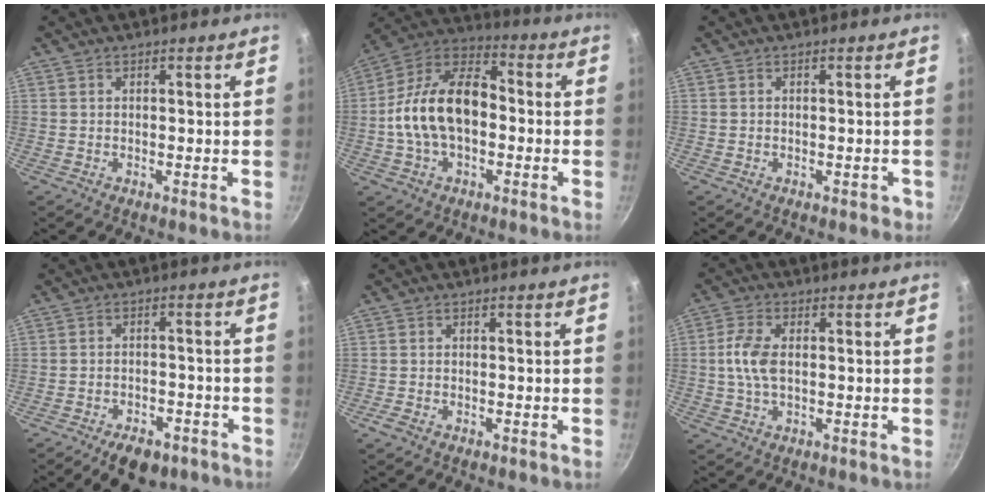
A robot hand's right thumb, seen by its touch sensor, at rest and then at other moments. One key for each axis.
{"total": 17.0, "fx": -1.7, "fy": 10.7, "fz": 13.2, "tx": -0.209, "ty": 0.045, "tz": -0.048}
{"total": 1.1, "fx": -0.5, "fy": 0.8, "fz": 0.6, "tx": 0.001, "ty": 0.010, "tz": -0.001}
{"total": 9.0, "fx": -5.9, "fy": 4.8, "fz": 4.8, "tx": -0.057, "ty": 0.033, "tz": -0.074}
{"total": 1.7, "fx": -1.1, "fy": 0.9, "fz": 1.0, "tx": -0.026, "ty": 0.007, "tz": -0.024}
{"total": 6.2, "fx": 0.1, "fy": 3.4, "fz": 5.1, "tx": -0.109, "ty": 0.010, "tz": -0.004}